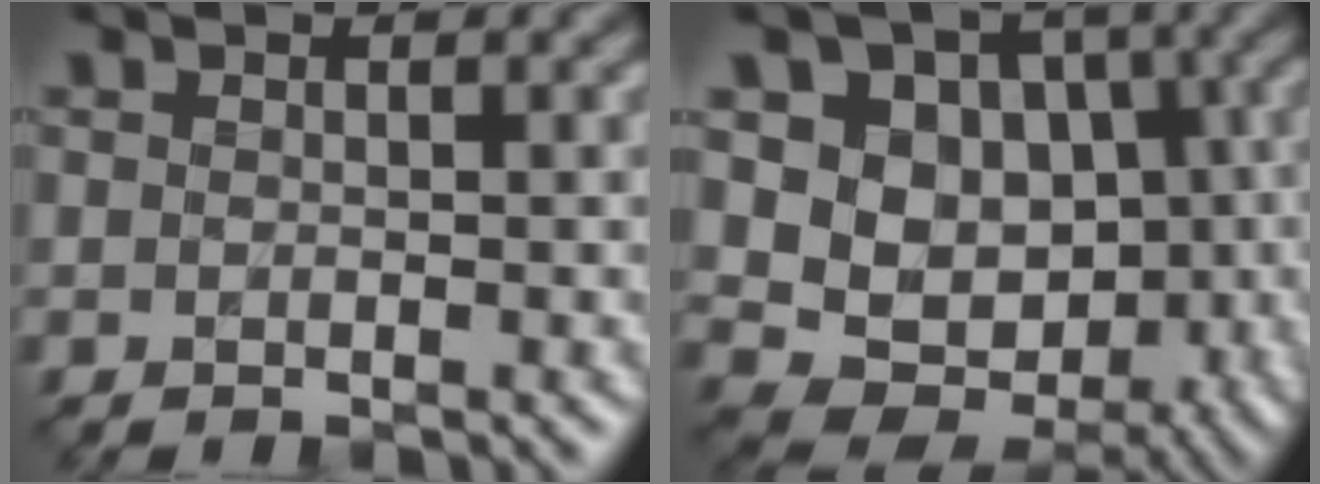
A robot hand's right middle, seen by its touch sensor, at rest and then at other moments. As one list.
[{"total": 11.2, "force": [0.3, 9.3, 6.3], "torque": [-0.086, 0.005, -0.007]}]